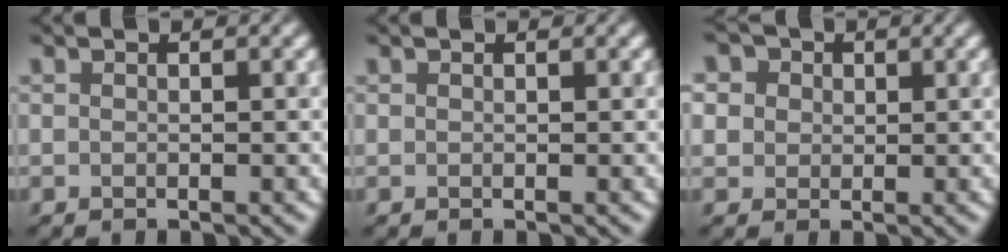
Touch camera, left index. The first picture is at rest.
{"total": 0.0}
{"total": 7.8, "force": [3.7, 6.0, 3.3], "torque": [-0.056, 0.031, 0.034]}